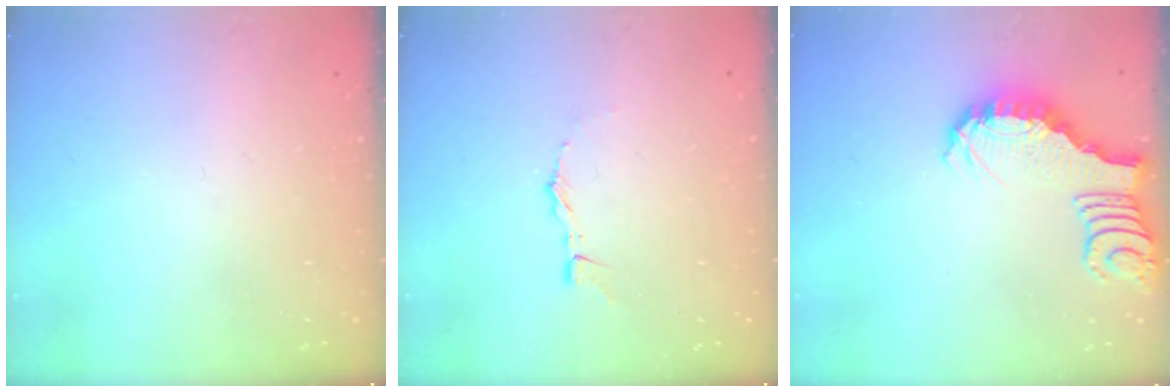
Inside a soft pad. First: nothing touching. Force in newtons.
{"total": 2.5, "press": 2.5, "slide": 0.2}
{"total": 2.9, "press": 2.8, "slide": 0.5}